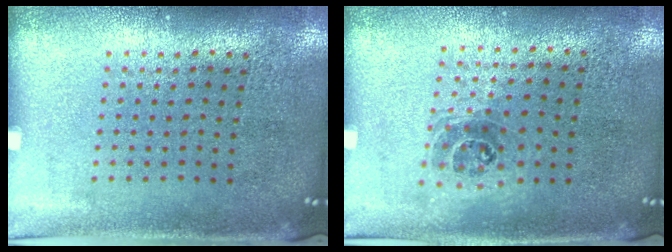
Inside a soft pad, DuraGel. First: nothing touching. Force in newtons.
{"total": 1.0, "press": 0.9, "slide": 0.5}